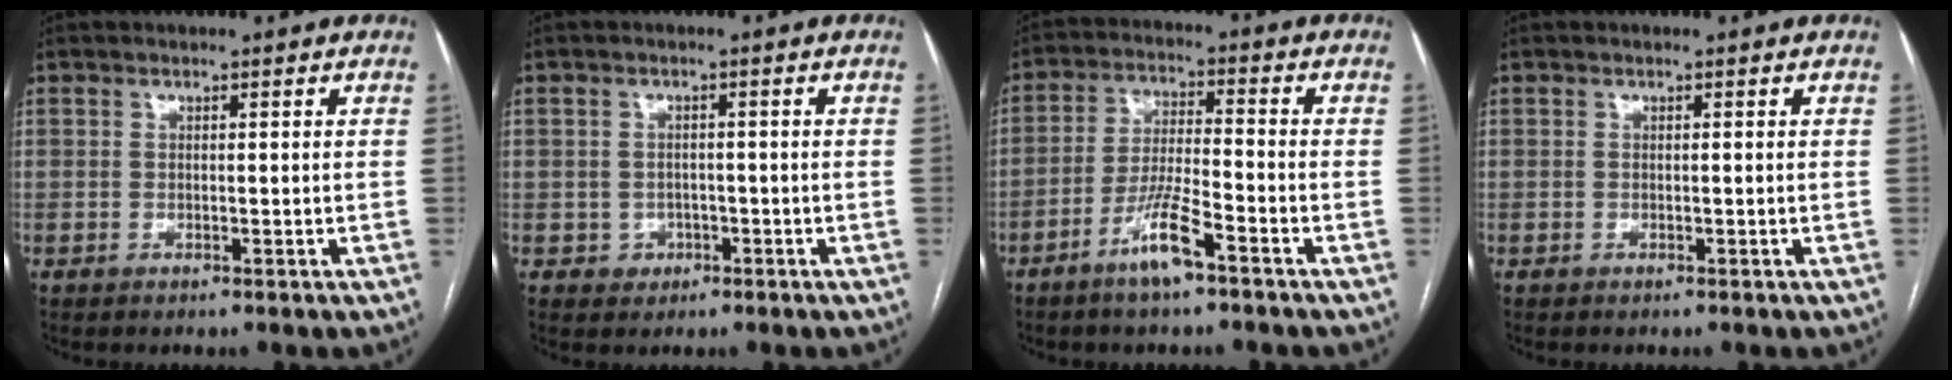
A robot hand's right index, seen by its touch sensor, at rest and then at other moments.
{"total": 2.6, "force": [-0.9, 2.4, 0.3], "torque": [0.006, 0.011, -0.008]}
{"total": 7.6, "force": [-4.8, 0.7, 5.9], "torque": [-0.118, -0.003, -0.089]}
{"total": 0.0}